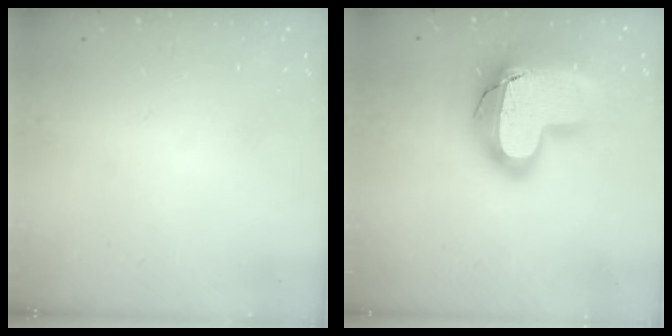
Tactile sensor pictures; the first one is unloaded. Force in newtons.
{"total": 23.0, "press": 22.9, "slide": 1.6}